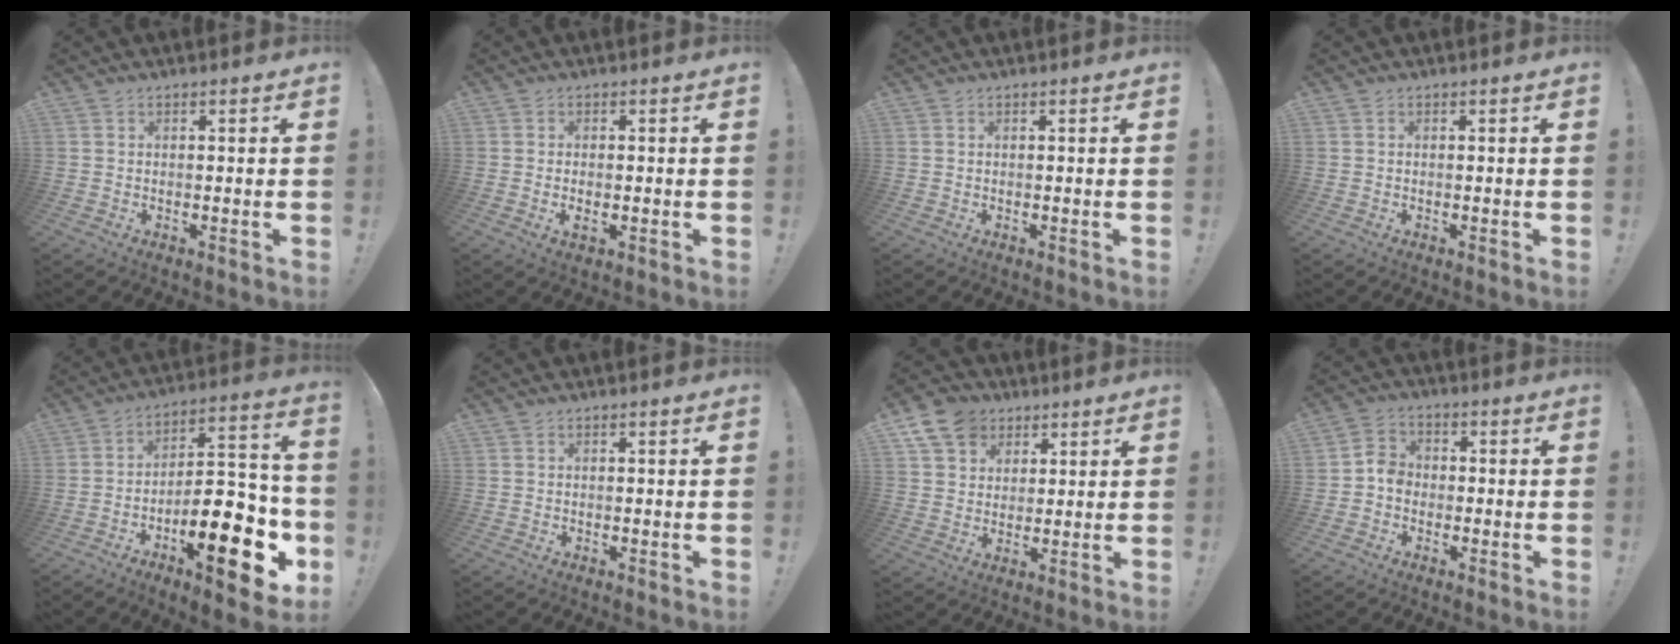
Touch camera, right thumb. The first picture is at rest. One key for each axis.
{"total": 1.9, "fx": -0.1, "fy": 0.9, "fz": 1.7, "tx": -0.020, "ty": 0.000, "tz": -0.003}
{"total": 0.0}
{"total": 0.0}
{"total": 21.3, "fx": -8.6, "fy": 7.4, "fz": 18.1, "tx": -0.264, "ty": 0.048, "tz": -0.128}
{"total": 0.0}
{"total": 11.0, "fx": 5.7, "fy": 8.5, "fz": 4.0, "tx": -0.064, "ty": -0.029, "tz": 0.115}
{"total": 5.5, "fx": -2.1, "fy": 4.3, "fz": 2.6, "tx": -0.054, "ty": 0.025, "tz": -0.036}